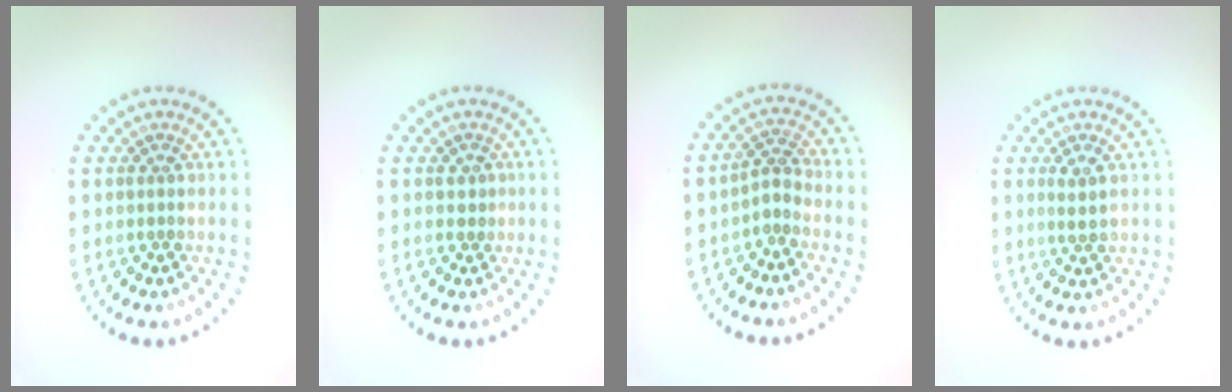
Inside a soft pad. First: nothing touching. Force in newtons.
{"total": 0.8, "press": 0.7, "slide": 0.3}
{"total": 1.7, "press": 1.3, "slide": 1.1}
{"total": 1.5, "press": 1.4, "slide": 0.7}